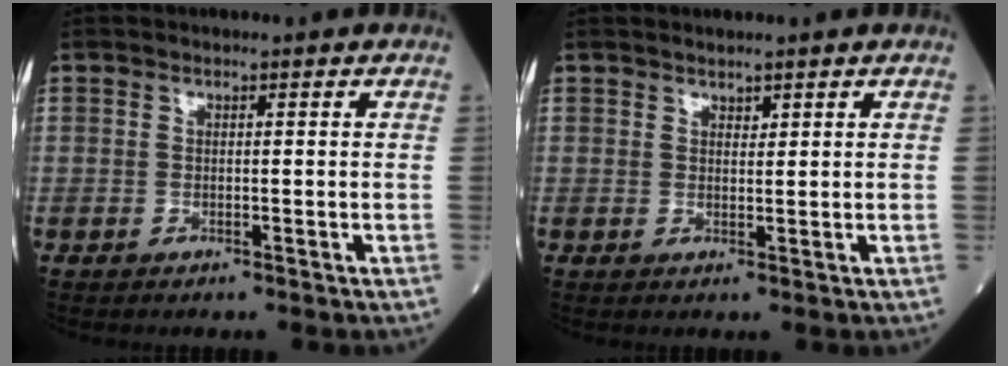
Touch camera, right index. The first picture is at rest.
{"total": 1.4, "force": [1.2, 0.5, 0.5], "torque": [-0.009, 0.005, 0.022]}